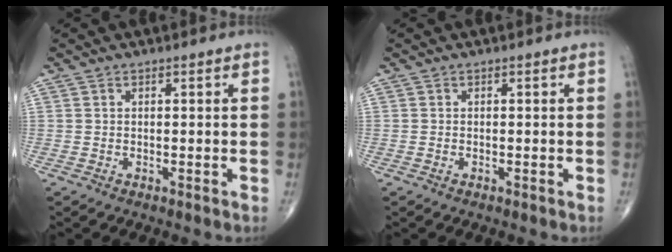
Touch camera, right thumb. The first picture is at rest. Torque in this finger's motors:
{"motor_torque": [1.30, 1.19, 0.00, -0.10, 0.01]}